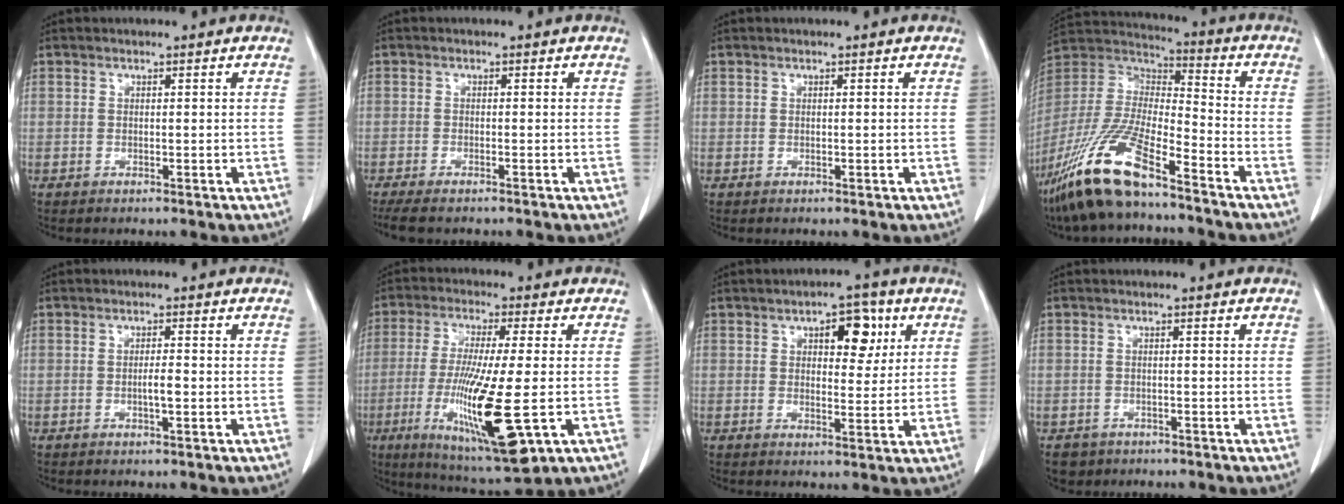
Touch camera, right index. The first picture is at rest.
{"total": 3.8, "force": [-3.3, 0.6, 1.8], "torque": [-0.029, -0.011, -0.053]}
{"total": 0.0}
{"total": 18.1, "force": [-12.5, 3.1, 12.7], "torque": [-0.286, -0.031, -0.239]}
{"total": 1.9, "force": [-0.5, 0.2, 1.8], "torque": [-0.034, 0.001, -0.010]}
{"total": 17.4, "force": [-4.5, 2.0, 16.6], "torque": [-0.328, -0.040, -0.070]}
{"total": 6.6, "force": [2.7, 3.0, 5.2], "torque": [-0.067, 0.012, 0.038]}
{"total": 2.9, "force": [-2.0, 2.0, 0.1], "torque": [-0.005, 0.003, -0.032]}